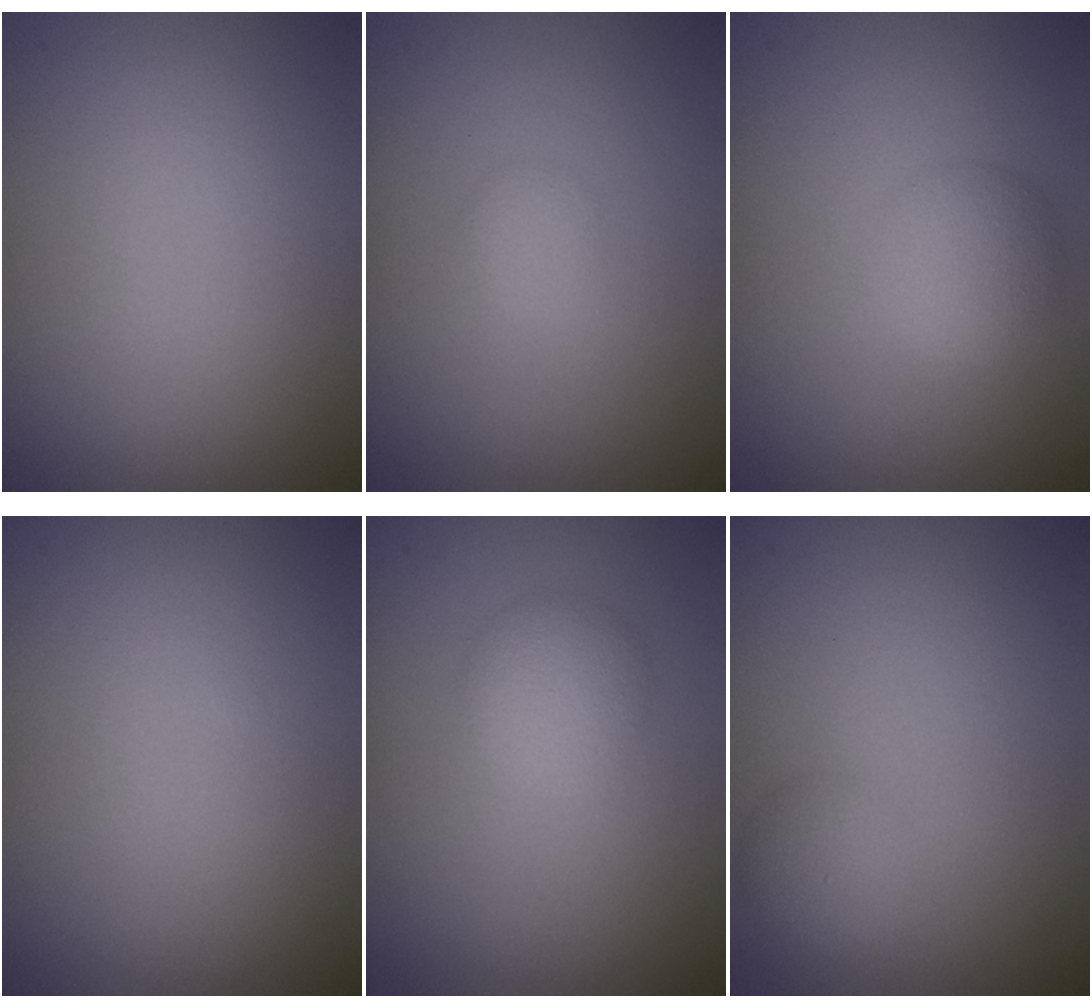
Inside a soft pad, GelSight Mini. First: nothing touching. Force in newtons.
{"total": 1.0, "press": 1.0, "slide": 0.0}
{"total": 2.9, "press": 2.9, "slide": 0.1}
{"total": 0.0}
{"total": 2.7, "press": 2.7, "slide": 0.0}
{"total": 1.7, "press": 1.7, "slide": 0.0}